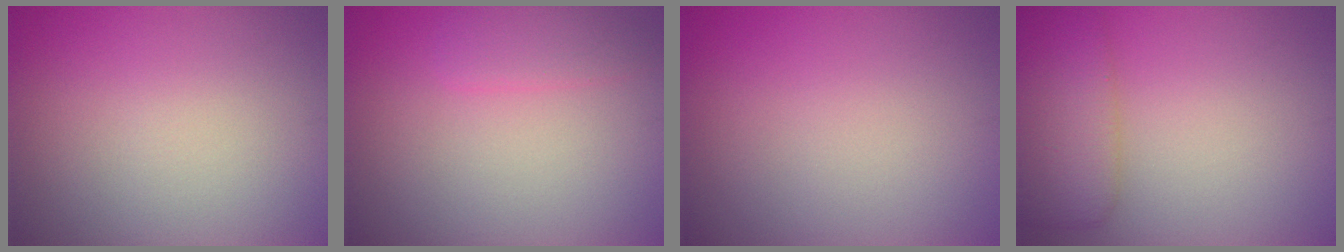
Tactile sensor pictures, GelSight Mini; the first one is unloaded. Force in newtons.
{"total": 1.8, "press": 1.8, "slide": 0.2}
{"total": 0.0}
{"total": 3.8, "press": 3.8, "slide": 0.1}